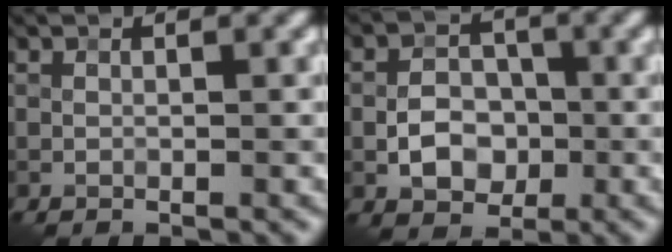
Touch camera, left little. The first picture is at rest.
{"total": 3.9, "force": [-1.0, 3.0, 2.4], "torque": [-0.034, 0.001, -0.018]}